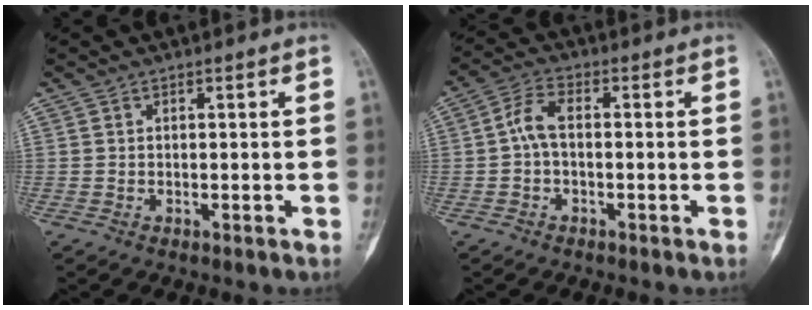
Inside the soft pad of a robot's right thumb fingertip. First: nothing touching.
{"total": 4.6, "force": [-0.3, 2.4, 4.0], "torque": [-0.081, 0.015, -0.014]}